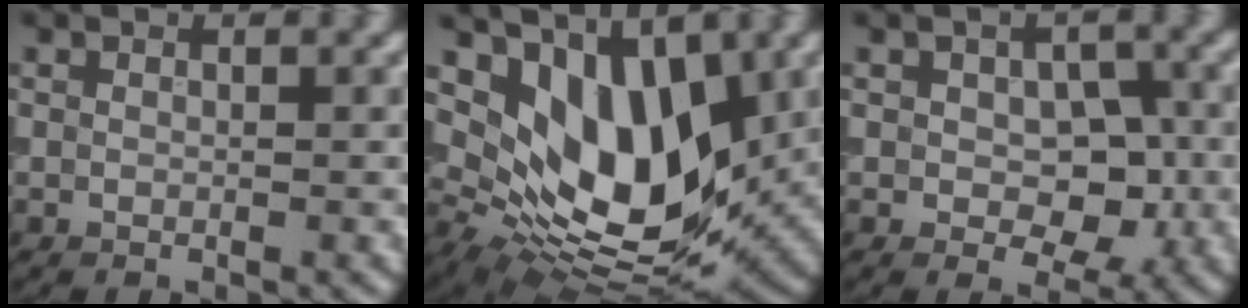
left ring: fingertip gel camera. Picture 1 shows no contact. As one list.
[{"total": 10.9, "force": [3.3, 6.2, 8.4], "torque": [-0.138, -0.021, 0.062]}, {"total": 4.6, "force": [-0.3, 3.0, 3.5], "torque": [-0.043, -0.006, -0.004]}]